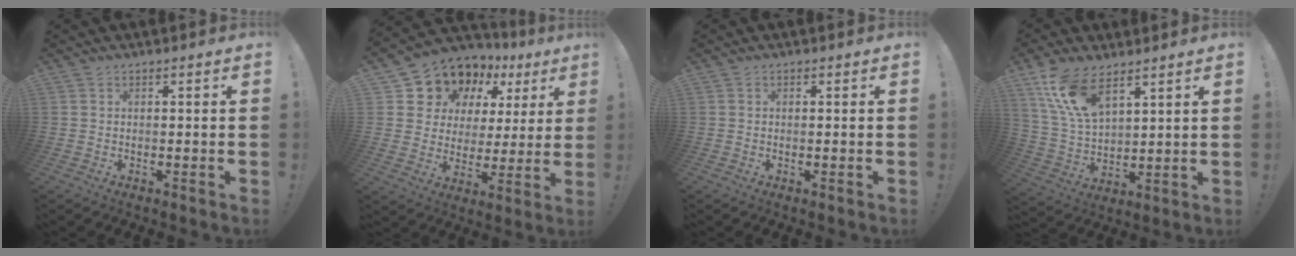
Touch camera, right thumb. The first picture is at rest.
{"total": 10.6, "force": [7.9, 6.7, 2.2], "torque": [-0.038, -0.078, 0.153]}
{"total": 0.0}
{"total": 13.6, "force": [8.8, 6.0, 8.4], "torque": [-0.174, -0.039, 0.167]}